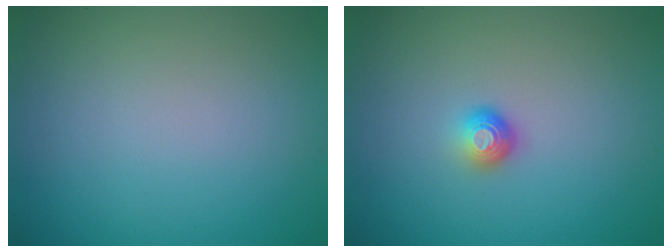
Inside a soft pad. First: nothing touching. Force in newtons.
{"total": 1.6, "press": 1.1, "slide": 1.1}